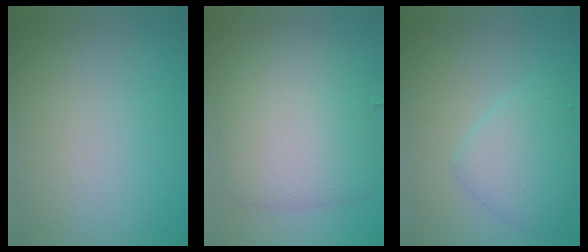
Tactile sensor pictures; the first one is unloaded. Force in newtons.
{"total": 6.7, "press": 6.7, "slide": 0.2}
{"total": 3.6, "press": 3.6, "slide": 0.2}